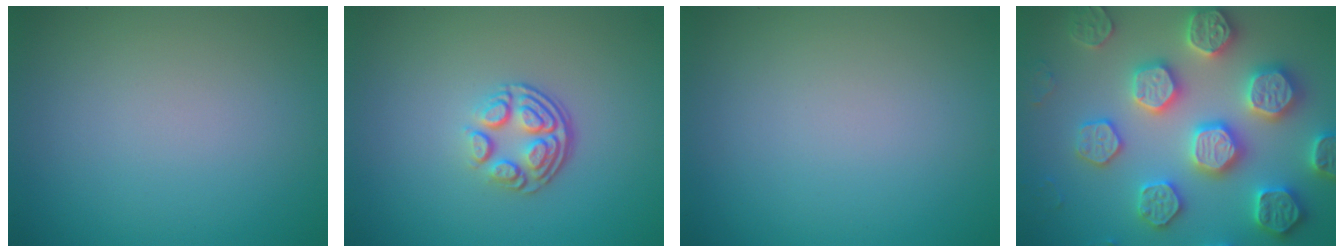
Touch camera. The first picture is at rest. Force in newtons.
{"total": 4.0, "press": 2.6, "slide": 3.0}
{"total": 0.0}
{"total": 7.9, "press": 7.7, "slide": 1.7}